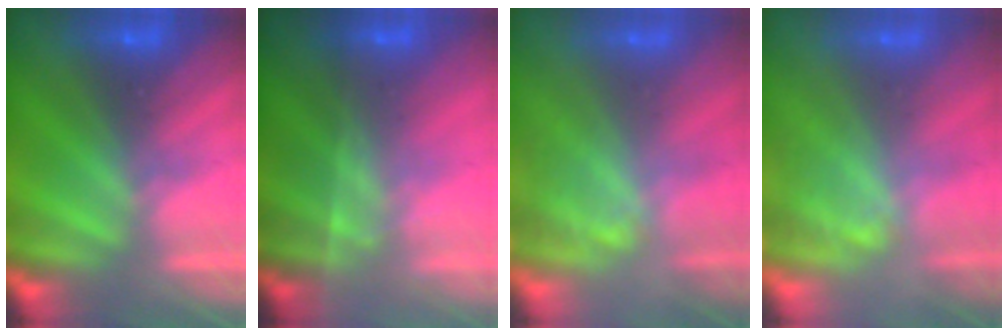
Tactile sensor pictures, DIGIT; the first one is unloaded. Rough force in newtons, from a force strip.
{"total": 1.8}
{"total": 1.5}
{"total": 1.5}